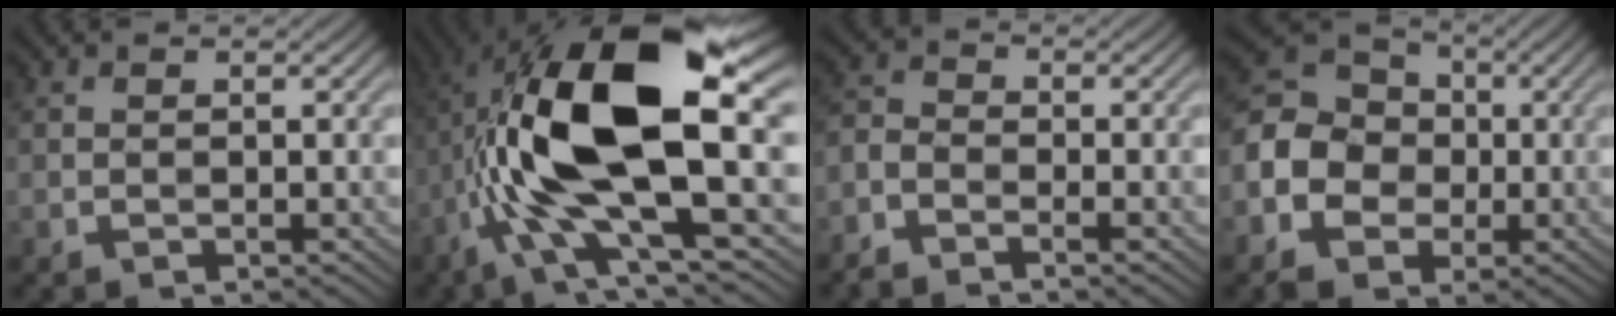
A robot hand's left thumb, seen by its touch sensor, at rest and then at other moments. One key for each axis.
{"total": 18.8, "fx": 0.8, "fy": 7.4, "fz": 17.3, "tx": -0.350, "ty": 0.021, "tz": 0.003}
{"total": 2.9, "fx": -2.4, "fy": 1.2, "fz": 1.1, "tx": -0.038, "ty": -0.001, "tz": -0.065}
{"total": 10.1, "fx": -2.3, "fy": 8.6, "fz": 4.8, "tx": -0.142, "ty": -0.011, "tz": -0.064}